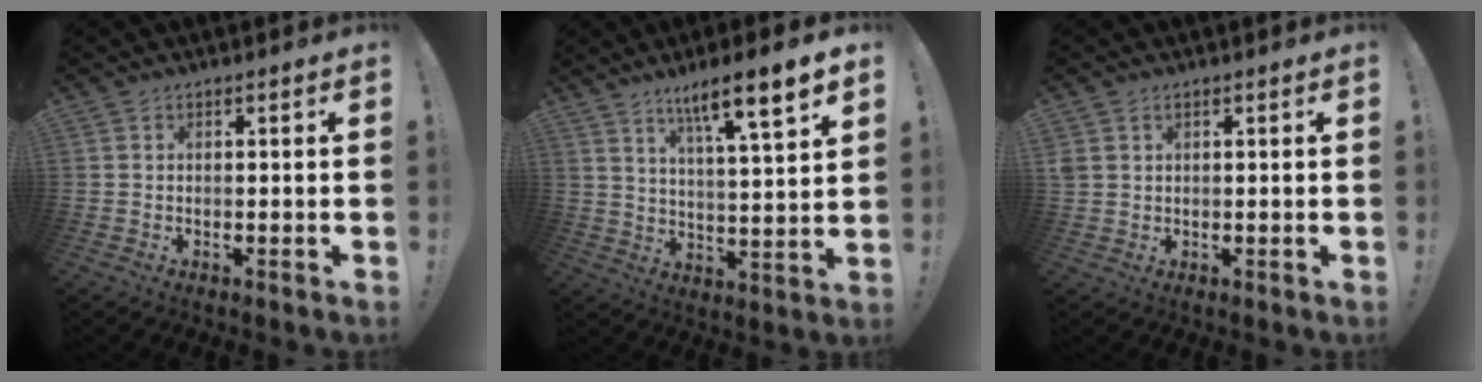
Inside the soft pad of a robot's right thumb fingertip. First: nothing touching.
{"total": 11.4, "force": [7.4, 0.6, 8.7], "torque": [-0.140, -0.045, 0.114]}
{"total": 2.0, "force": [1.1, 1.4, 0.9], "torque": [-0.023, 0.002, 0.024]}